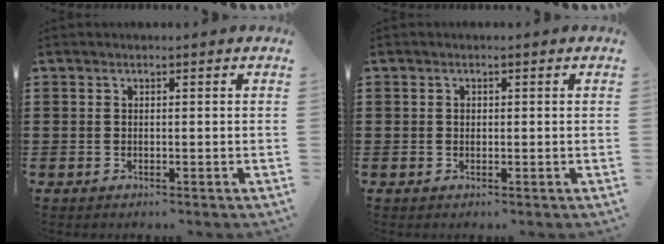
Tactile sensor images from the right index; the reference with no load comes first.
{"total": 0.6, "force": [0.1, 0.5, 0.3], "torque": [-0.008, 0.002, 0.002]}